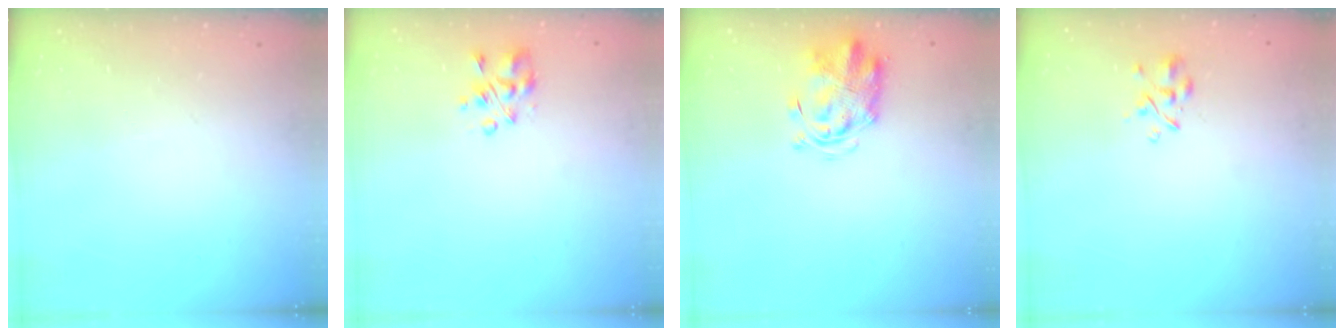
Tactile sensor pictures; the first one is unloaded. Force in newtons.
{"total": 4.4, "press": 4.4, "slide": 0.6}
{"total": 2.9, "press": 2.9, "slide": 0.7}
{"total": 2.7, "press": 2.5, "slide": 1.0}